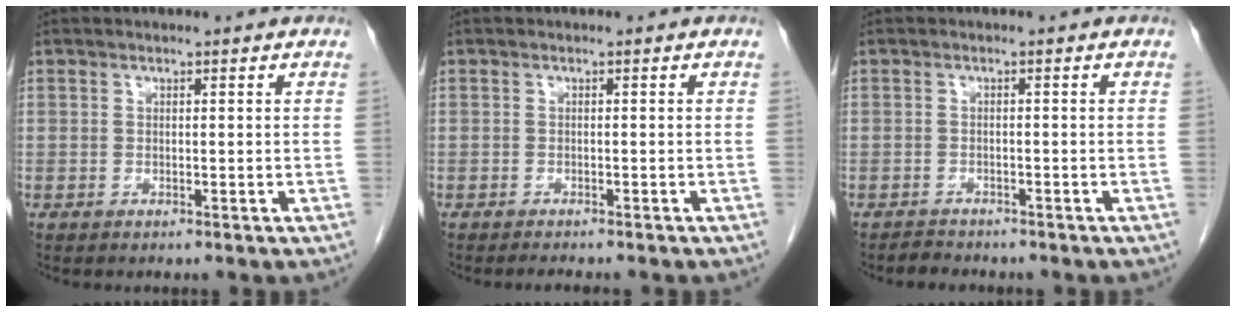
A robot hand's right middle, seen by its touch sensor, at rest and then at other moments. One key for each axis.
{"total": 2.7, "fx": -2.4, "fy": 0.3, "fz": 1.2, "tx": -0.018, "ty": -0.004, "tz": -0.027}
{"total": 1.9, "fx": -1.8, "fy": 0.7, "fz": 0.1, "tx": -0.010, "ty": -0.004, "tz": -0.028}